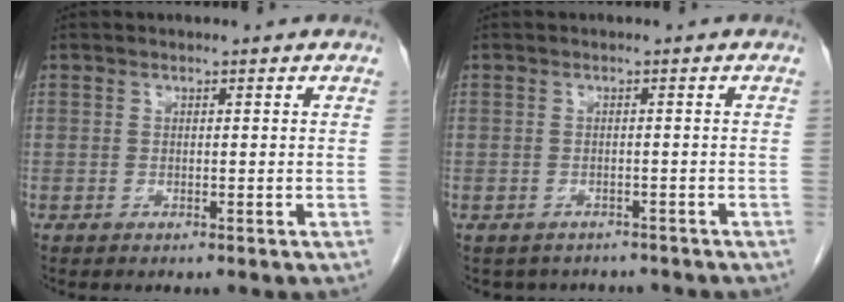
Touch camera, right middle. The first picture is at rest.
{"total": 5.0, "force": [-4.4, 2.5, 0.5], "torque": [-0.001, 0.004, -0.050]}